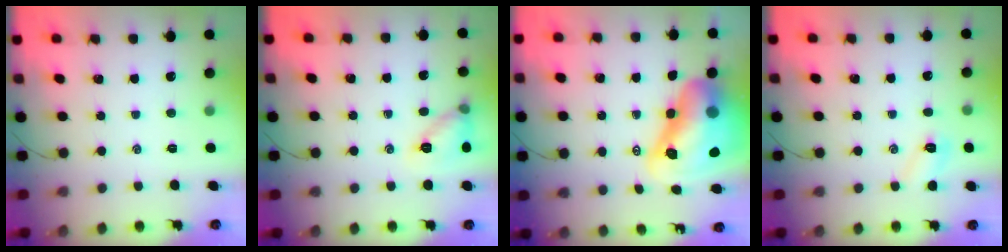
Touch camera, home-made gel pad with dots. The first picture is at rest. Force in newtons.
{"total": 9.3, "press": 9.2, "slide": 1.2}
{"total": 19.3, "press": 18.4, "slide": 5.6}
{"total": 4.0, "press": 3.9, "slide": 1.0}